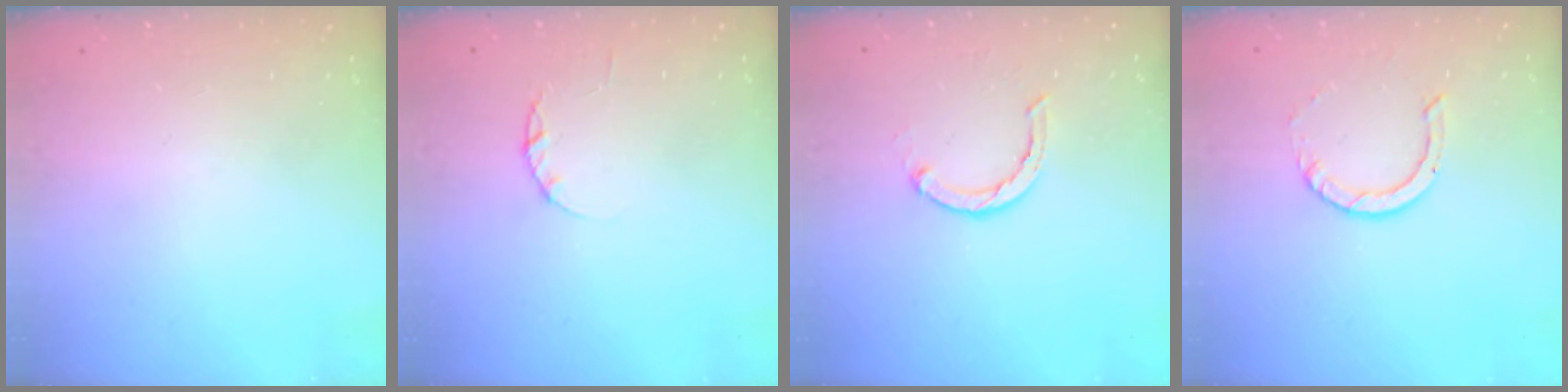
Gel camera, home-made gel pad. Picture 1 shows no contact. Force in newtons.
{"total": 1.7, "press": 1.7, "slide": 0.3}
{"total": 2.3, "press": 2.3, "slide": 0.3}
{"total": 3.5, "press": 3.5, "slide": 0.4}